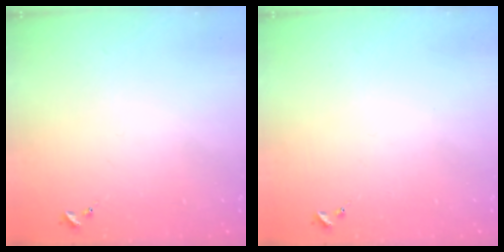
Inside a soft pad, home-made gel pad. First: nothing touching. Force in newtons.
{"total": 0.0}